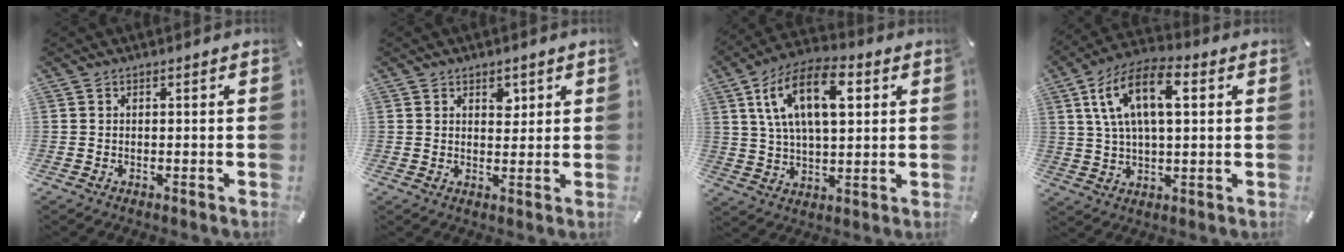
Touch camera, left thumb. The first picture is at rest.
{"total": 3.1, "force": [1.7, 2.2, 1.5], "torque": [0.009, -0.013, 0.022]}
{"total": 15.5, "force": [5.4, 8.2, 12.0], "torque": [-0.225, 0.001, 0.088]}
{"total": 13.5, "force": [4.3, 6.9, 10.7], "torque": [-0.214, 0.006, 0.072]}